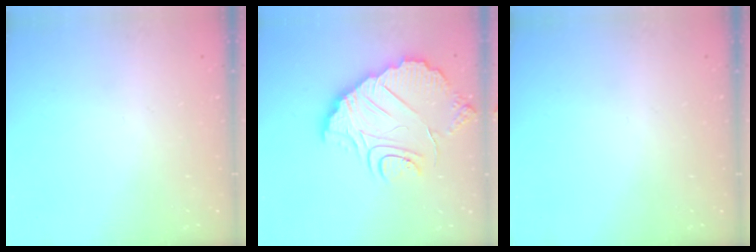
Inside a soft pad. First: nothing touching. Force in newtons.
{"total": 12.5, "press": 12.4, "slide": 0.9}
{"total": 0.0}